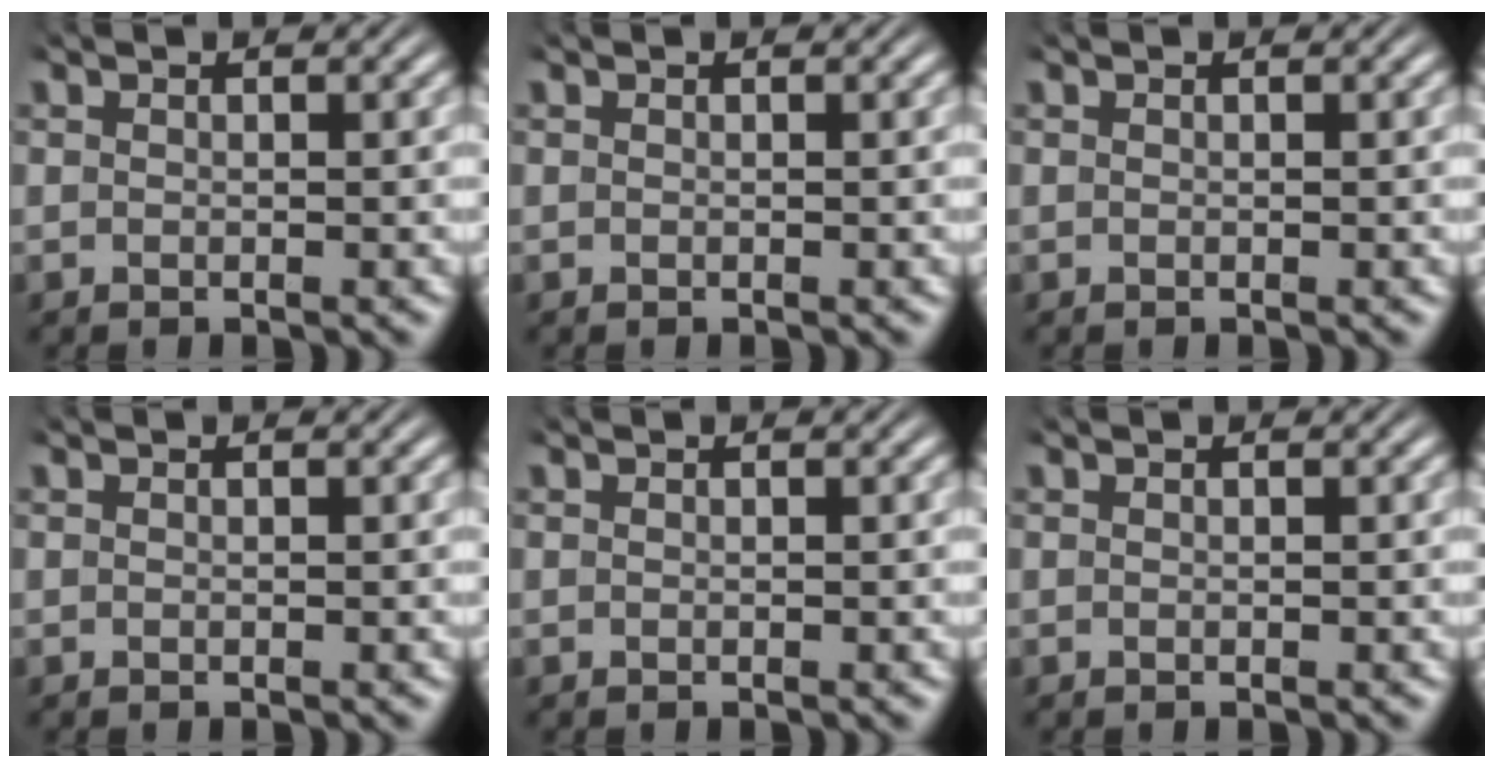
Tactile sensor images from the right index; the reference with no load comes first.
{"total": 0.0}
{"total": 0.0}
{"total": 0.0}
{"total": 0.0}
{"total": 0.0}